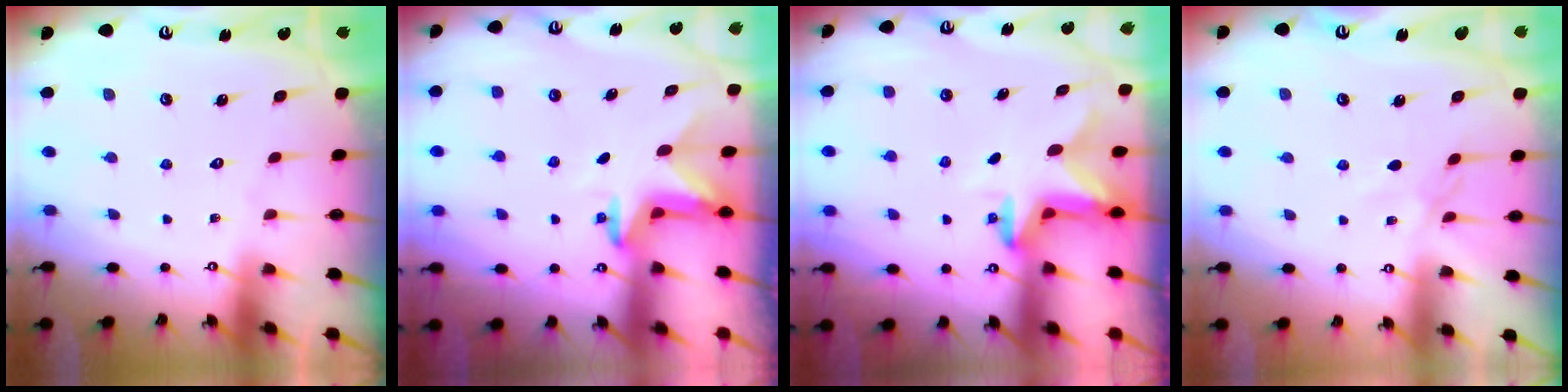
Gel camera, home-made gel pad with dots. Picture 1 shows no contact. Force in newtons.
{"total": 2.9, "press": 2.8, "slide": 0.7}
{"total": 2.5, "press": 2.5, "slide": 0.5}
{"total": 2.4, "press": 2.3, "slide": 0.4}